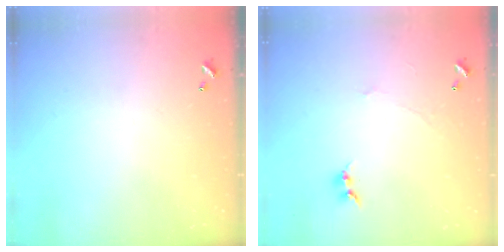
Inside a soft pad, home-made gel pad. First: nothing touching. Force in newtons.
{"total": 0.6, "press": 0.3, "slide": 0.5}